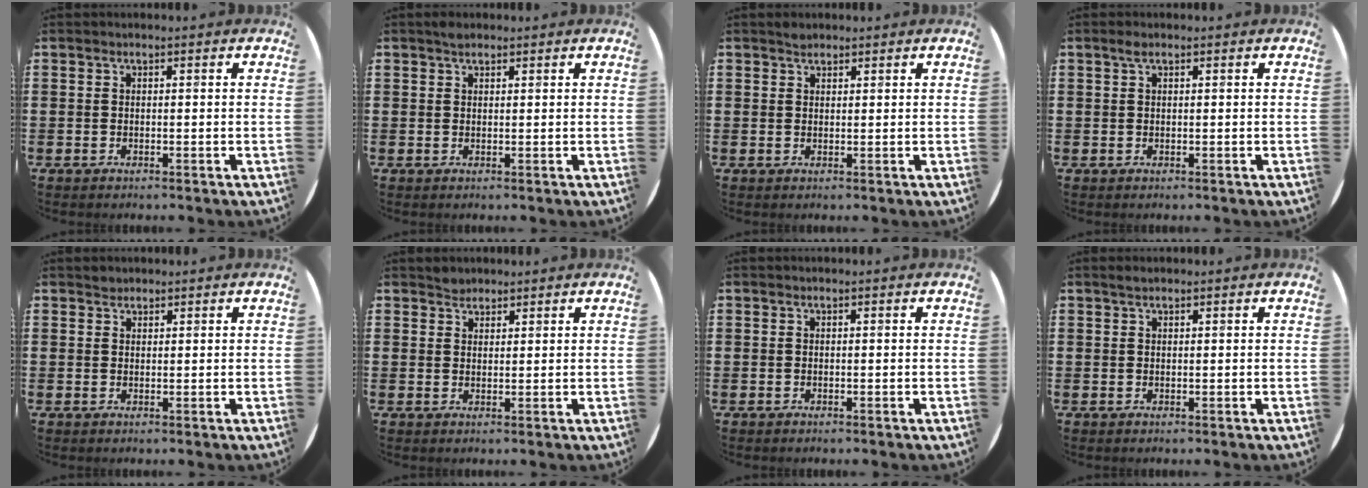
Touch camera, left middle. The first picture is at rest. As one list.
[{"total": 1.0, "force": [0.9, 0.5, 0.2], "torque": [0.004, -0.001, 0.014]}, {"total": 1.1, "force": [1.0, 0.4, -0.1], "torque": [0.007, -0.002, 0.017]}, {"total": 1.0, "force": [0.6, 0.4, 0.7], "torque": [-0.014, 0.005, 0.009]}, {"total": 1.0, "force": [0.9, 0.4, -0.1], "torque": [0.002, 0.002, 0.018]}, {"total": 1.7, "force": [1.6, 0.6, -0.2], "torque": [0.010, -0.003, 0.030]}, {"total": 0.0}, {"total": 0.7, "force": [0.6, 0.2, 0.3], "torque": [-0.006, 0.002, 0.011]}]